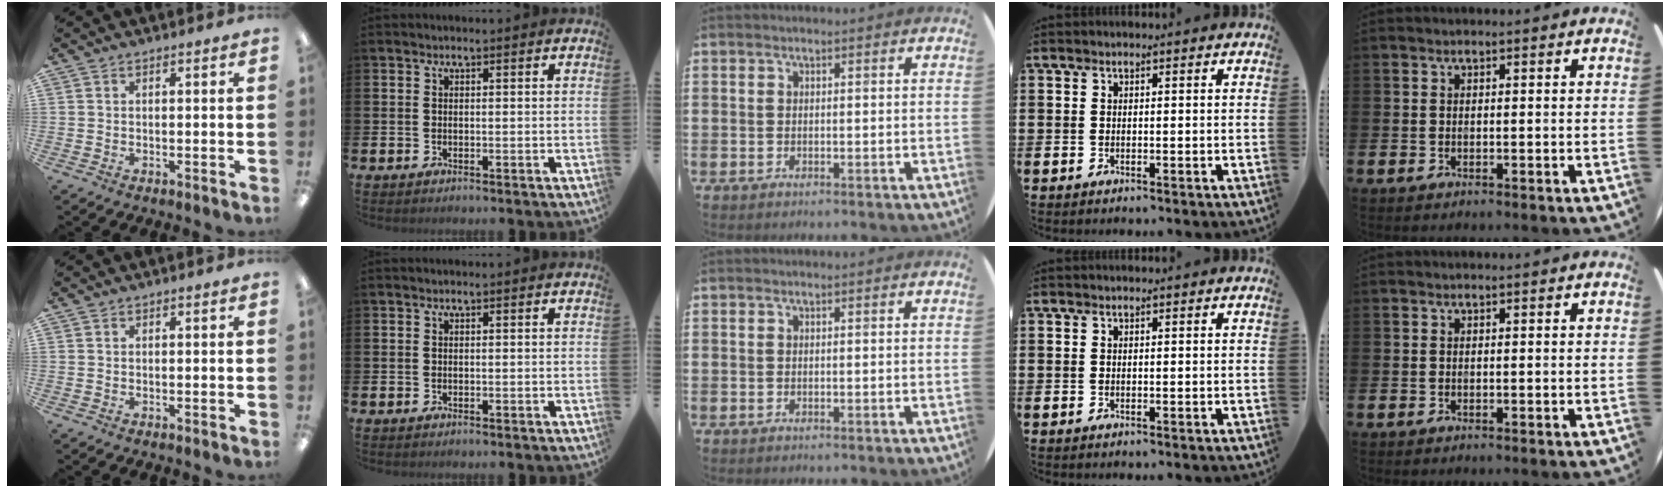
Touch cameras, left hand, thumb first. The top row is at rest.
{}